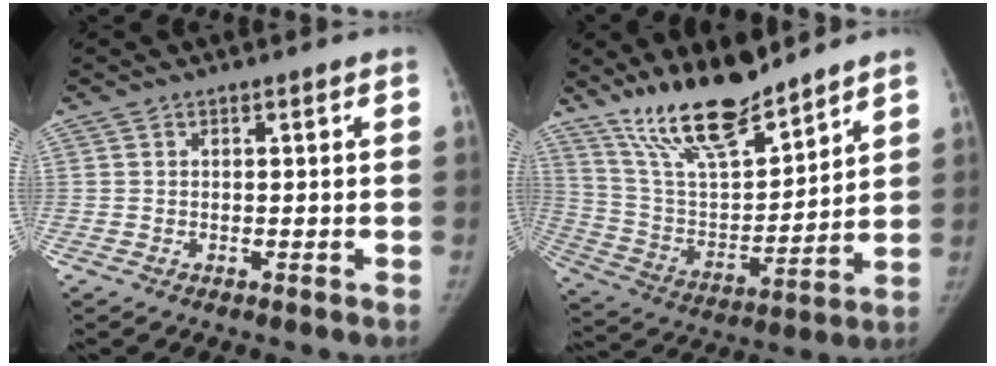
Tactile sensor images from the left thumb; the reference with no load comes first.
{"total": 17.3, "force": [14.0, 4.6, 9.1], "torque": [-0.132, -0.081, 0.264]}